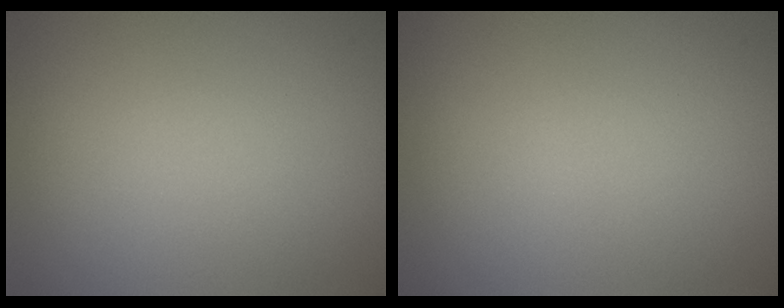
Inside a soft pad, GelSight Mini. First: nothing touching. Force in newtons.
{"total": 0.0}